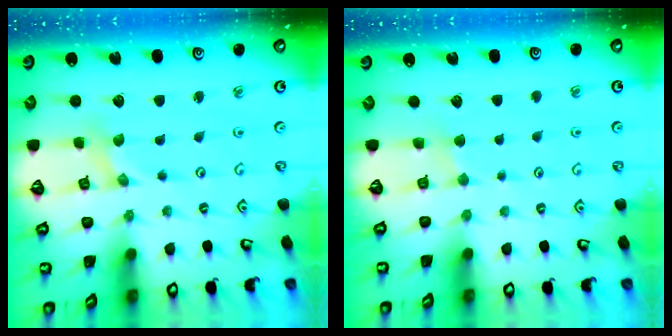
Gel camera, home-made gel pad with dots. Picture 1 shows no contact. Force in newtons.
{"total": 2.1, "press": 2.1, "slide": 0.3}